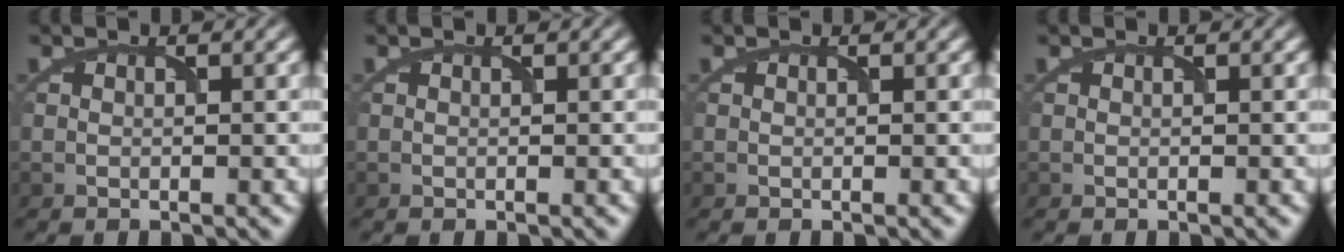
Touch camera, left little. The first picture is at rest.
{"total": 0.0}
{"total": 0.0}
{"total": 0.0}